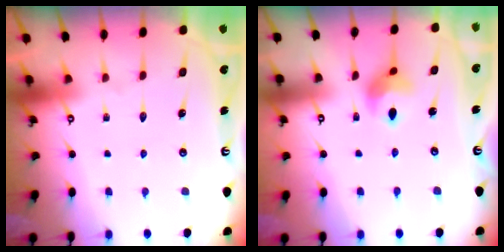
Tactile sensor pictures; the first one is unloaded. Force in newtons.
{"total": 7.3, "press": 7.3, "slide": 0.9}